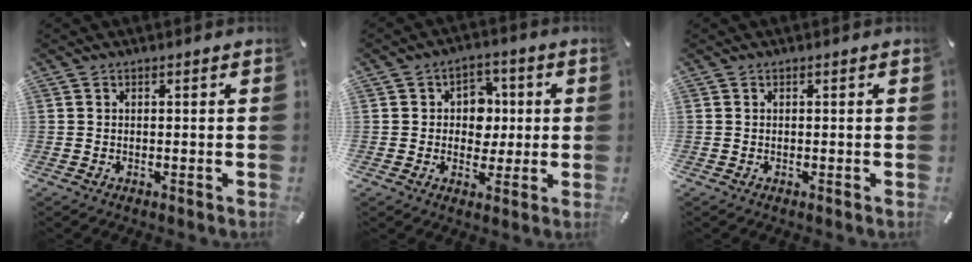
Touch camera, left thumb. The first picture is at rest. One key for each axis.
{"total": 7.6, "fx": 0.3, "fy": 6.7, "fz": 3.6, "tx": -0.044, "ty": 0.005, "tz": 0.001}
{"total": 0.0}